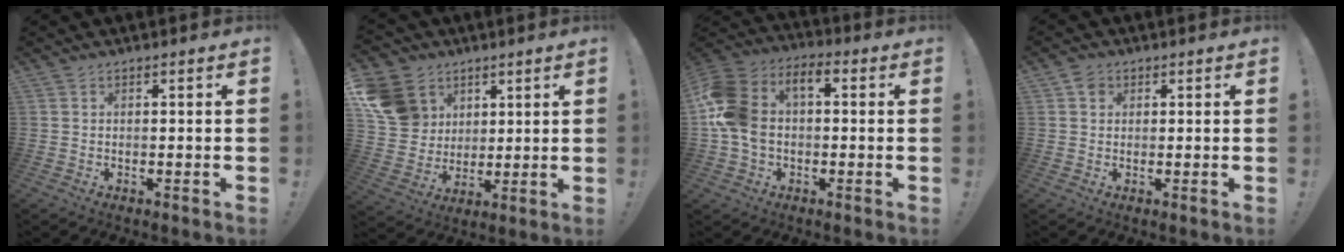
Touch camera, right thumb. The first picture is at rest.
{"total": 13.9, "force": [5.1, 11.9, 5.1], "torque": [-0.077, -0.020, 0.108]}
{"total": 13.5, "force": [0.3, 9.7, 9.3], "torque": [-0.193, 0.014, 0.007]}
{"total": 2.3, "force": [0.9, 2.0, 0.8], "torque": [-0.015, 0.004, 0.016]}